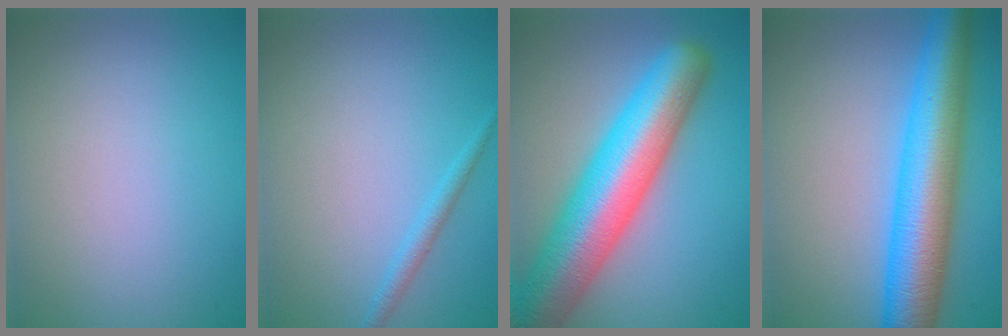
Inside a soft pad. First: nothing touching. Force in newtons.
{"total": 1.3, "press": 1.3, "slide": 0.1}
{"total": 11.8, "press": 11.8, "slide": 0.6}
{"total": 9.5, "press": 9.5, "slide": 0.1}